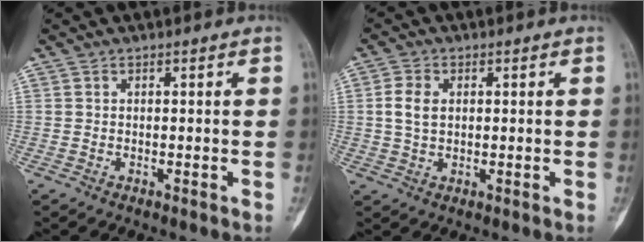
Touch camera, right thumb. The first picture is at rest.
{"total": 4.2, "force": [0.7, 2.8, 3.1], "torque": [-0.063, -0.001, 0.013]}